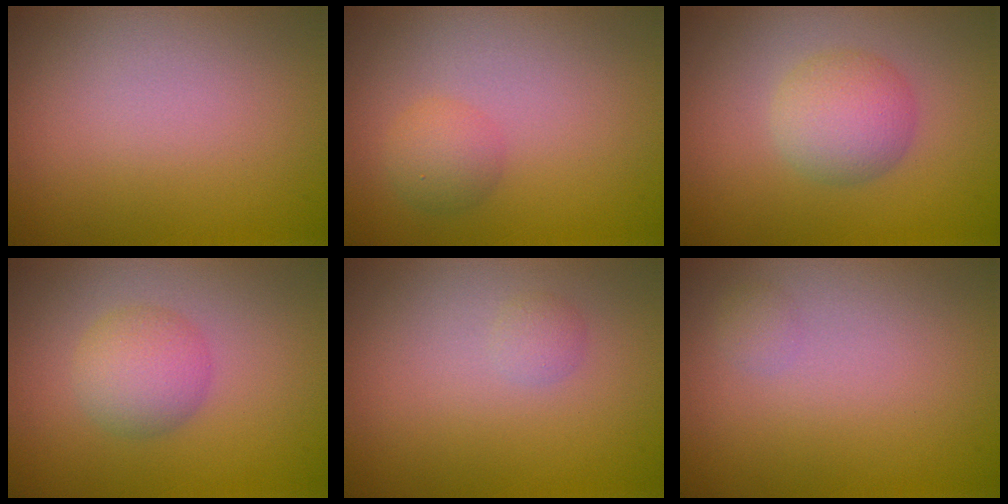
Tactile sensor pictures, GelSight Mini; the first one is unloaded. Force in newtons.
{"total": 1.8, "press": 1.8, "slide": 0.1}
{"total": 3.3, "press": 3.3, "slide": 0.0}
{"total": 2.9, "press": 2.9, "slide": 0.1}
{"total": 0.7, "press": 0.7, "slide": 0.0}
{"total": 0.7, "press": 0.7, "slide": 0.0}